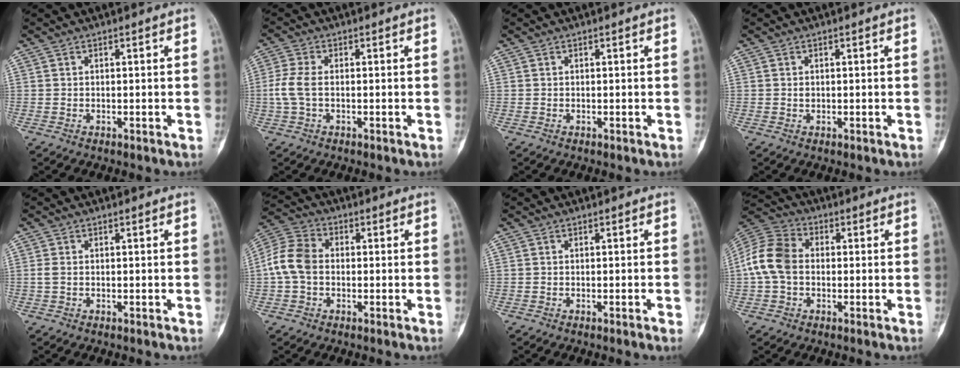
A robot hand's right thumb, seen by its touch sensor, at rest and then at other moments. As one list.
[{"total": 4.6, "force": [-0.4, 2.4, 3.9], "torque": [-0.107, 0.007, -0.012]}, {"total": 0.0}, {"total": 0.6, "force": [0.0, 0.5, 0.4], "torque": [-0.003, 0.002, -0.001]}, {"total": 1.1, "force": [-0.1, 0.7, 0.8], "torque": [-0.024, -0.002, -0.003]}, {"total": 8.3, "force": [-0.6, 6.1, 5.6], "torque": [-0.110, 0.025, -0.023]}, {"total": 1.2, "force": [-0.6, -0.2, 1.0], "torque": [-0.017, -0.002, -0.006]}, {"total": 10.4, "force": [-0.4, 7.7, 7.1], "torque": [-0.141, 0.030, -0.019]}]